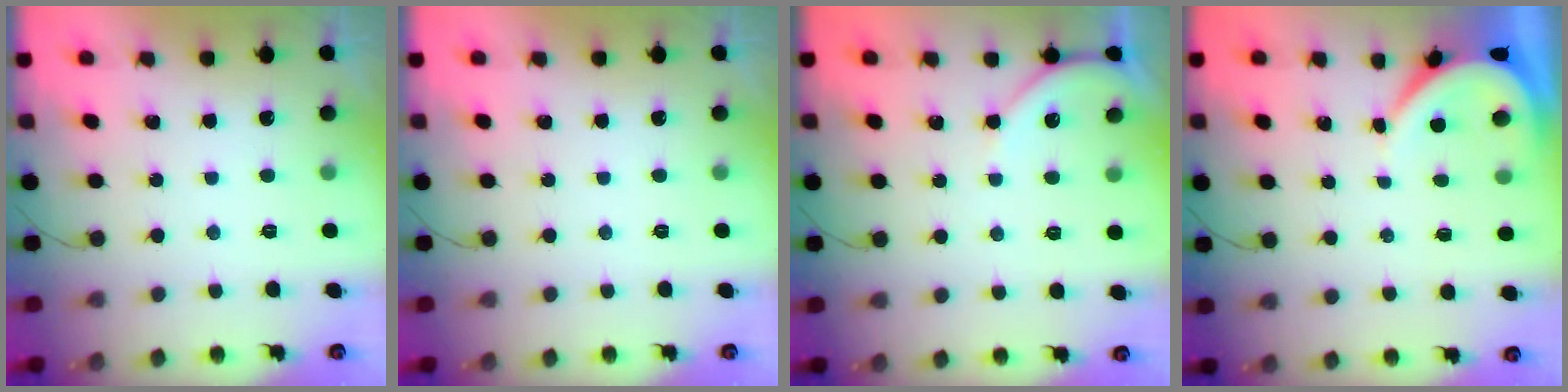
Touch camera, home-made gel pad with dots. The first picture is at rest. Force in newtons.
{"total": 0.0}
{"total": 5.5, "press": 5.5, "slide": 0.8}
{"total": 3.5, "press": 3.4, "slide": 0.4}